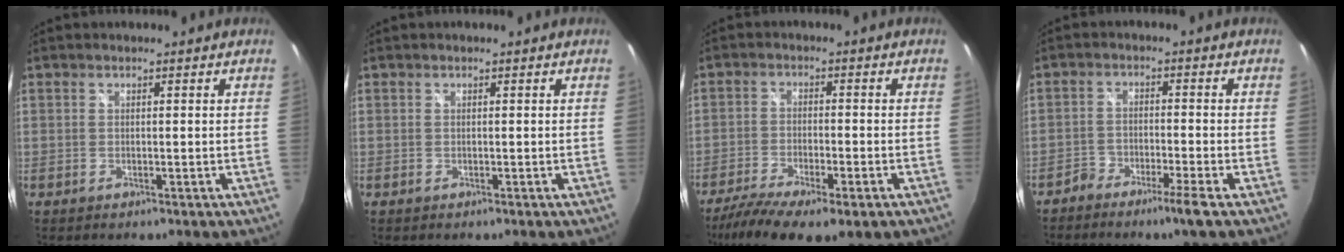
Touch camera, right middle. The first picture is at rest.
{"total": 0.0}
{"total": 12.5, "force": [-8.4, 3.3, 8.7], "torque": [-0.184, -0.047, -0.143]}
{"total": 4.3, "force": [-3.5, -0.3, 2.6], "torque": [-0.076, -0.002, -0.073]}